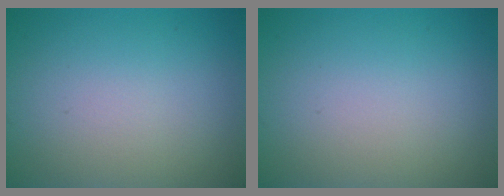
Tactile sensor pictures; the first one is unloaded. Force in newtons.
{"total": 0.0}